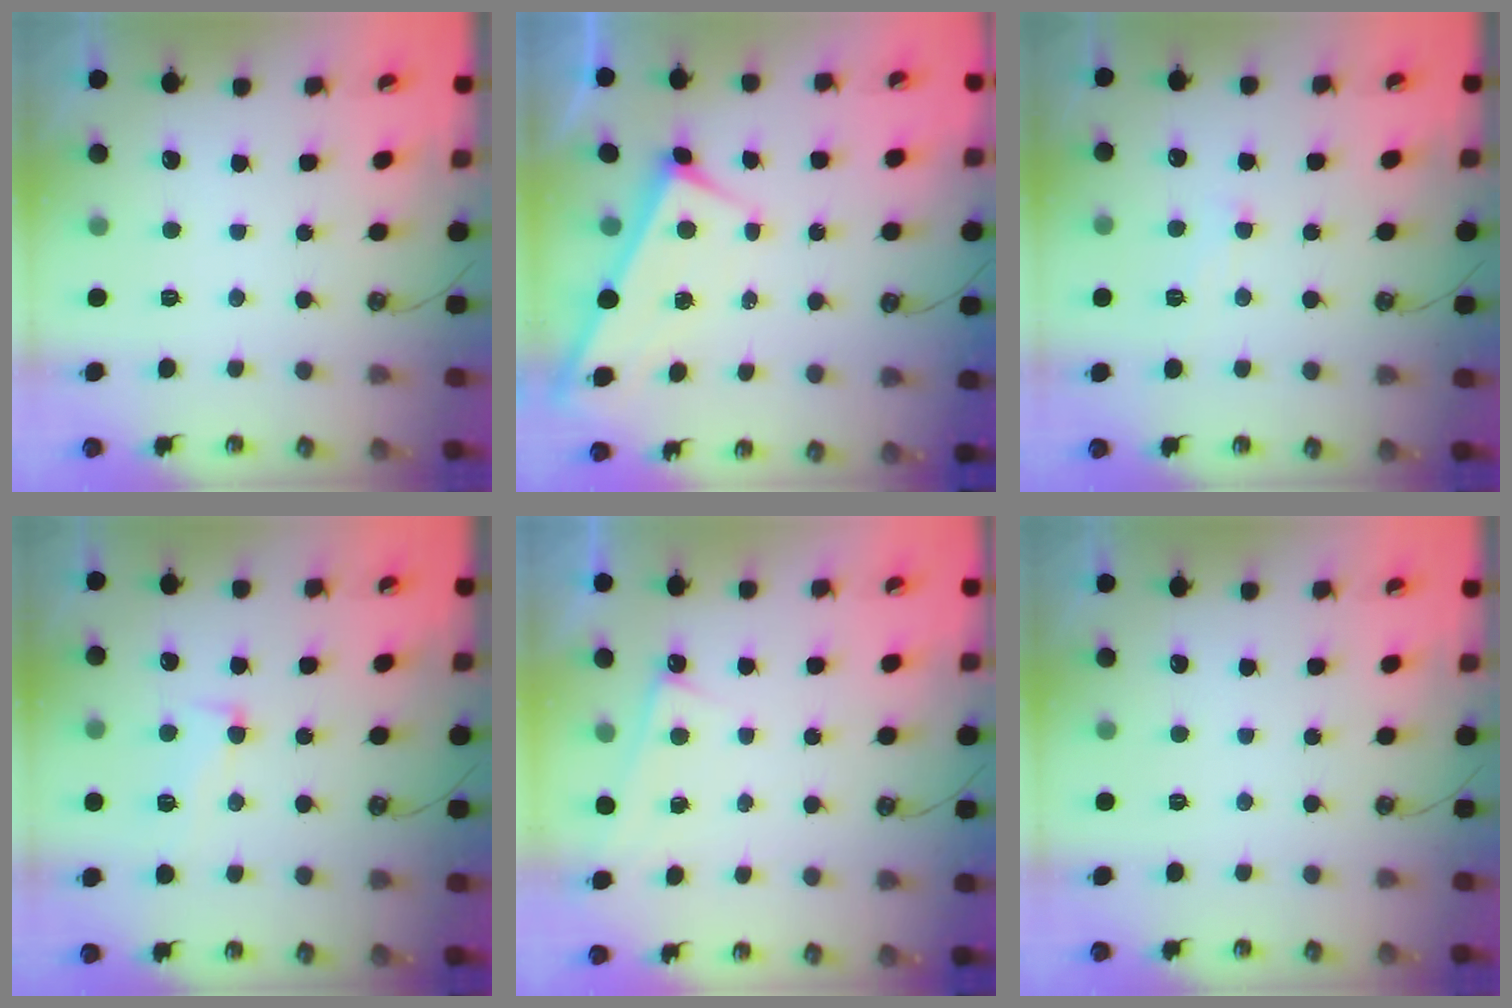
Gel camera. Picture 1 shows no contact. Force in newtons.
{"total": 2.7, "press": 2.7, "slide": 0.3}
{"total": 0.8, "press": 0.6, "slide": 0.5}
{"total": 2.1, "press": 1.2, "slide": 1.8}
{"total": 2.5, "press": 2.5, "slide": 0.3}
{"total": 0.0}